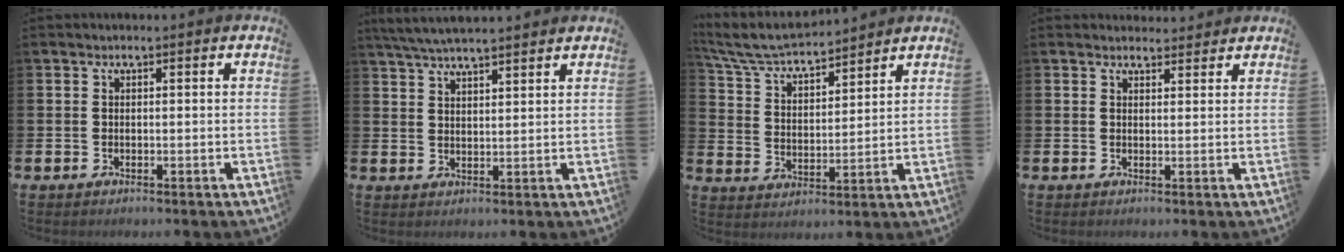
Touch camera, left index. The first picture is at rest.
{"total": 5.0, "force": [4.7, 0.4, 1.5], "torque": [-0.049, -0.011, 0.088]}
{"total": 6.5, "force": [6.2, 0.9, 1.9], "torque": [-0.069, -0.042, 0.108]}
{"total": 2.0, "force": [1.9, 0.5, -0.1], "torque": [0.008, -0.010, 0.033]}